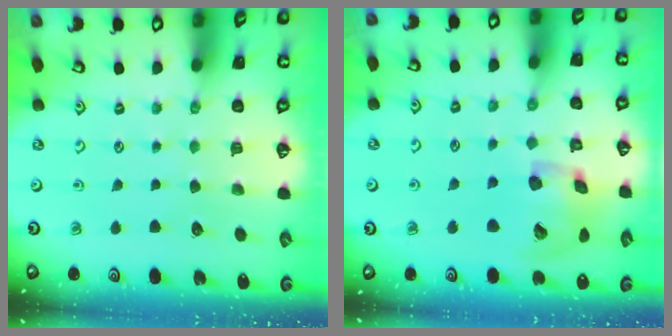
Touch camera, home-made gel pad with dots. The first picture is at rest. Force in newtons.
{"total": 16.0, "press": 15.9, "slide": 2.5}